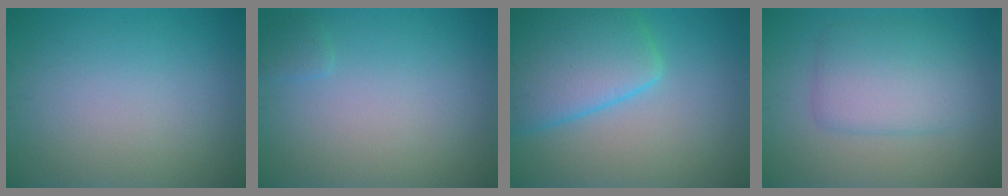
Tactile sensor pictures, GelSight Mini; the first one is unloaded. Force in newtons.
{"total": 0.8, "press": 0.8, "slide": 0.1}
{"total": 7.9, "press": 7.9, "slide": 0.4}
{"total": 4.4, "press": 4.4, "slide": 0.1}